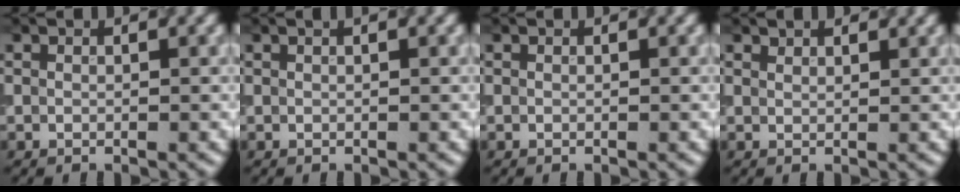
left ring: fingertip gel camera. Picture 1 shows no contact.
{"total": 0.7, "force": [0.4, 0.1, 0.5], "torque": [-0.009, 0.003, 0.005]}
{"total": 0.0}
{"total": 1.8, "force": [1.7, 0.5, 0.6], "torque": [-0.006, -0.001, 0.020]}